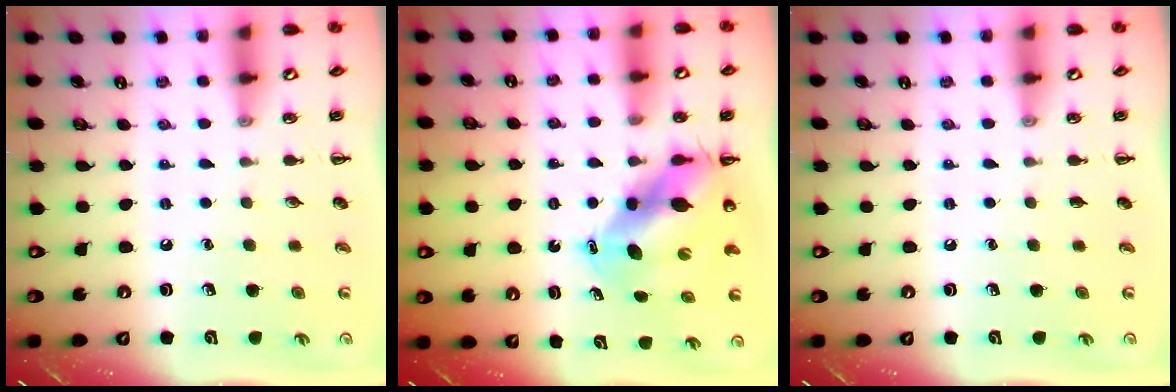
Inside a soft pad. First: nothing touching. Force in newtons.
{"total": 10.3, "press": 9.9, "slide": 2.9}
{"total": 0.0}